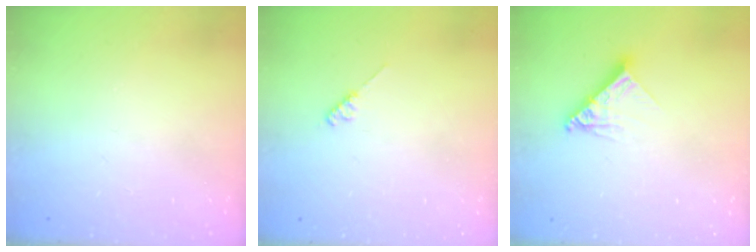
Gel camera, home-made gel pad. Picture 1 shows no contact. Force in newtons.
{"total": 2.6, "press": 2.5, "slide": 0.4}
{"total": 11.7, "press": 11.6, "slide": 1.1}